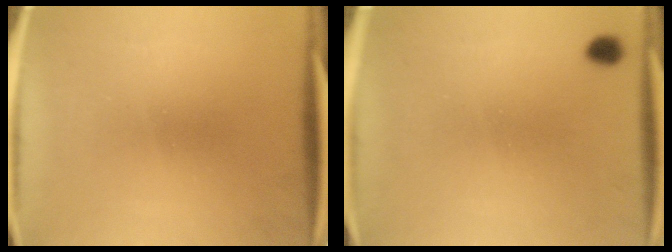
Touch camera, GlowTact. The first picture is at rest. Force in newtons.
{"total": 2.9}